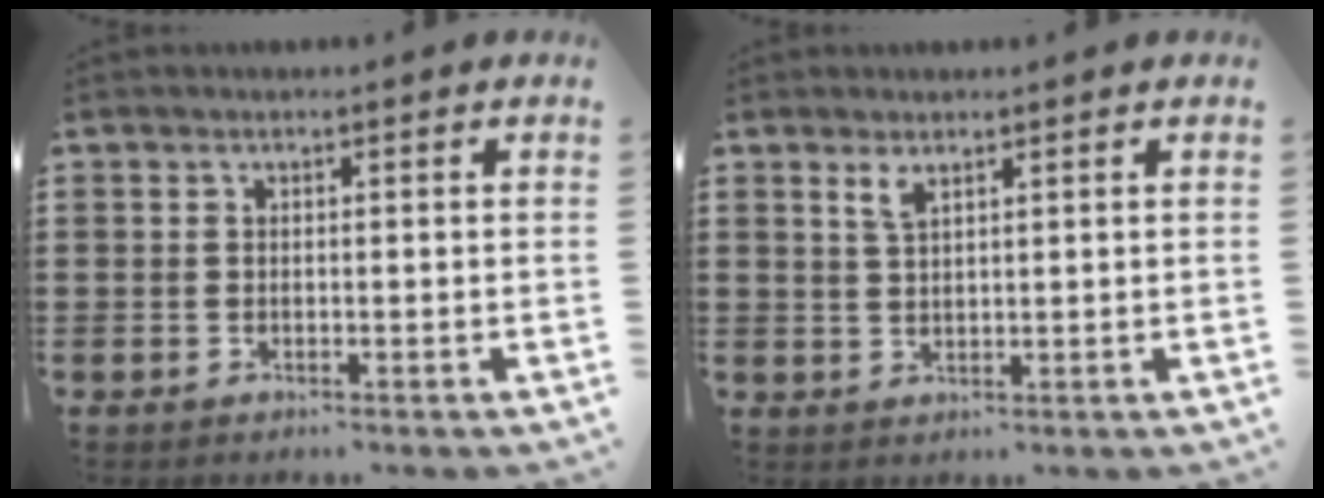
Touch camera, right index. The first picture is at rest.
{"total": 2.2, "force": [1.5, 0.6, 1.5], "torque": [-0.033, 0.002, 0.026]}